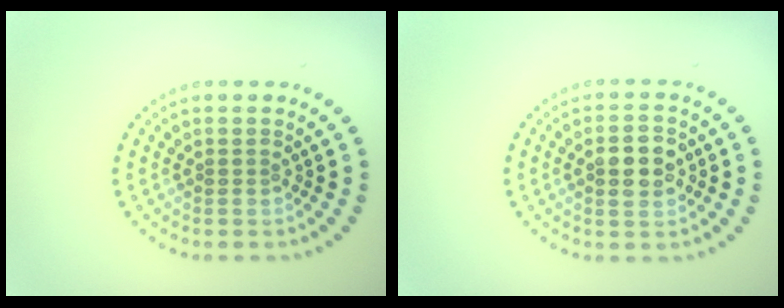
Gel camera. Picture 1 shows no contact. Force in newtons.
{"total": 3.6, "press": 3.6, "slide": 0.2}